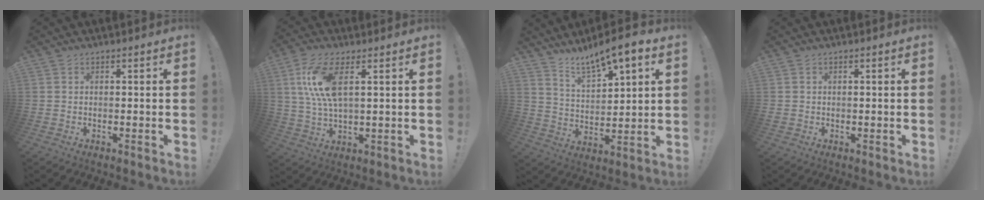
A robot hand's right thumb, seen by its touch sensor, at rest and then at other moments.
{"total": 11.3, "force": [3.5, 4.1, 9.9], "torque": [-0.199, -0.012, 0.063]}
{"total": 9.9, "force": [8.2, 2.4, 5.0], "torque": [-0.100, -0.056, 0.143]}
{"total": 0.7, "force": [0.0, 0.7, 0.3], "torque": [-0.008, 0.004, 0.000]}